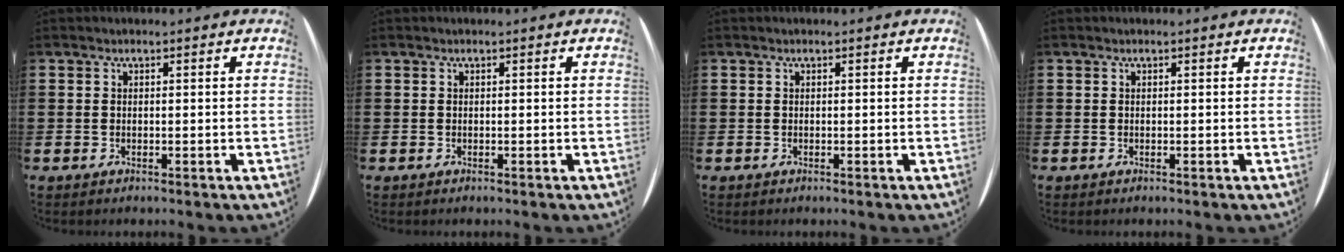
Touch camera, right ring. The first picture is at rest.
{"total": 0.0}
{"total": 0.0}
{"total": 0.0}